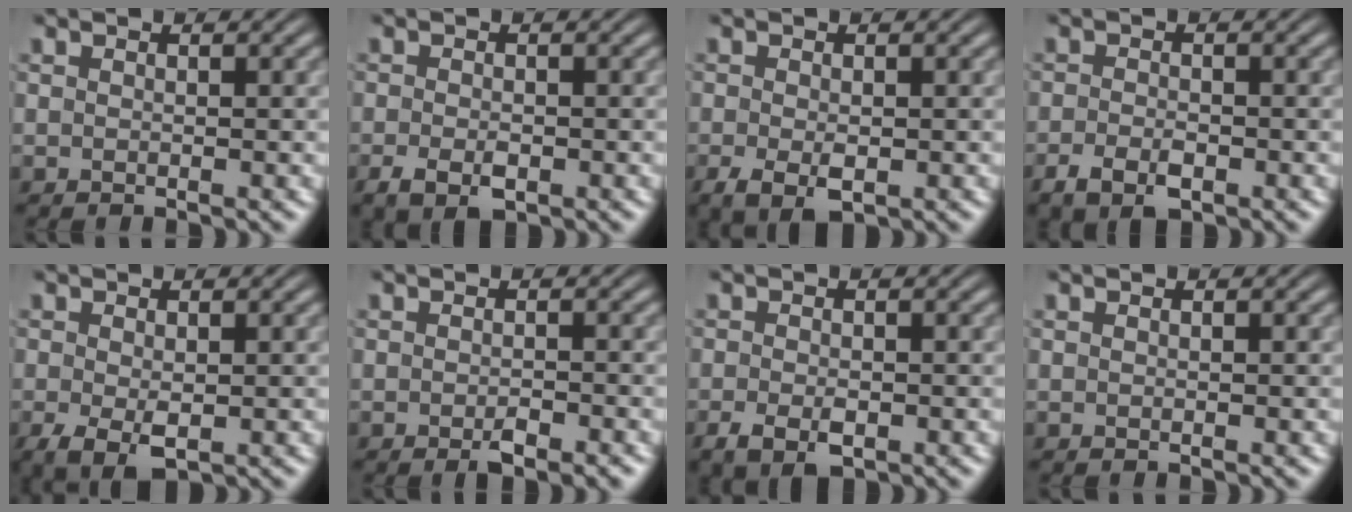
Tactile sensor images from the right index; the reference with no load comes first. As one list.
[{"total": 3.0, "force": [-1.5, 1.6, 2.0], "torque": [-0.039, -0.016, -0.018]}, {"total": 3.4, "force": [-1.6, 1.9, 2.4], "torque": [-0.051, -0.023, -0.013]}, {"total": 3.0, "force": [-1.8, 1.5, 1.8], "torque": [-0.034, -0.012, -0.027]}, {"total": 3.9, "force": [-1.7, 2.2, 2.8], "torque": [-0.060, -0.030, -0.012]}, {"total": 1.7, "force": [-1.2, 0.4, 1.1], "torque": [-0.015, 0.000, -0.022]}, {"total": 3.2, "force": [-1.6, 1.7, 2.1], "torque": [-0.042, -0.018, -0.018]}, {"total": 0.0}]